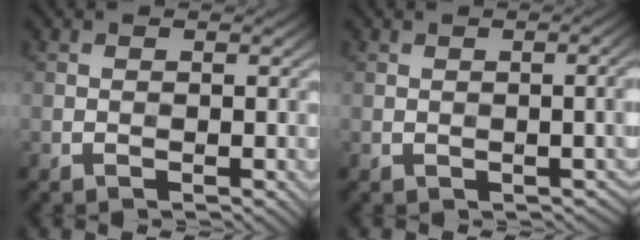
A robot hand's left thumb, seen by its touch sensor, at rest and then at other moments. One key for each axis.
{"total": 2.9, "fx": -0.5, "fy": 1.1, "fz": 2.6, "tx": -0.026, "ty": -0.003, "tz": 0.008}